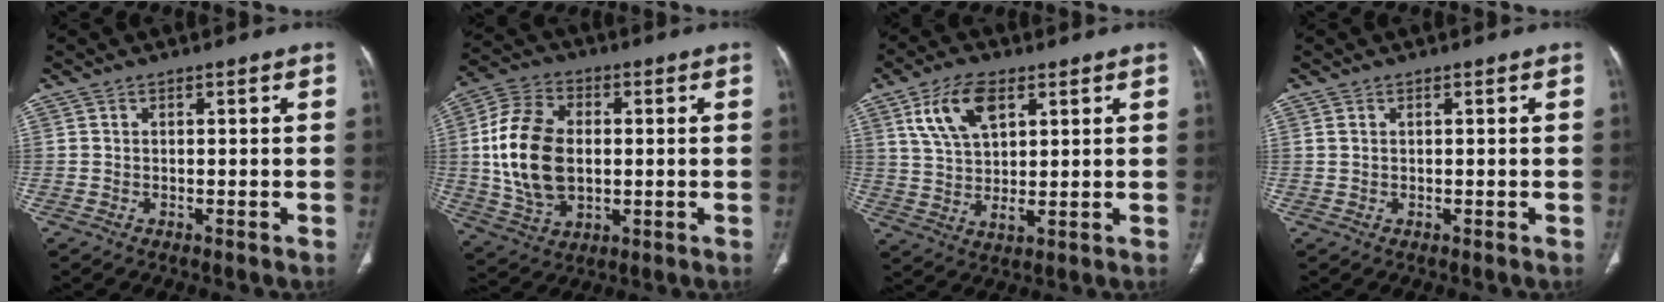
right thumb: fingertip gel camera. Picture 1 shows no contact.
{"total": 16.8, "force": [0.4, 11.0, 12.6], "torque": [-0.235, 0.007, 0.014]}
{"total": 11.0, "force": [4.9, 5.4, 8.3], "torque": [-0.154, -0.011, 0.097]}
{"total": 0.6, "force": [0.4, 0.2, 0.5], "torque": [-0.013, 0.009, 0.010]}